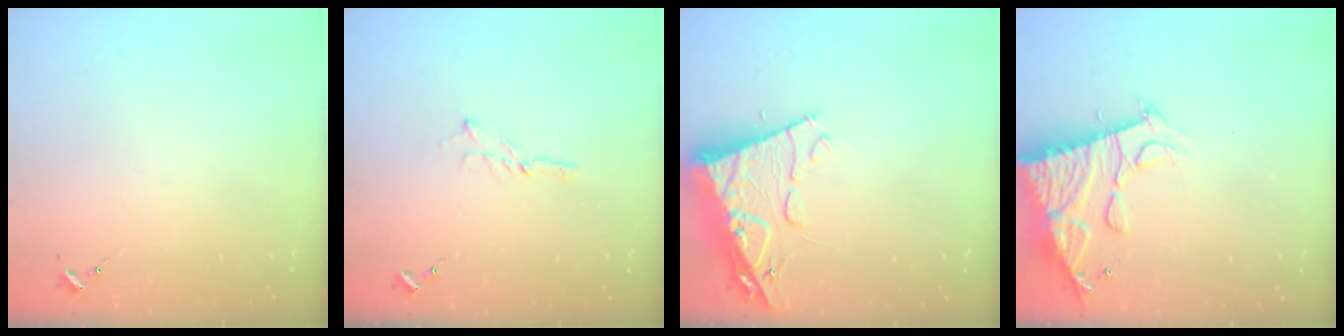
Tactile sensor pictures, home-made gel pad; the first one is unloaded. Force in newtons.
{"total": 1.8, "press": 1.8, "slide": 0.2}
{"total": 15.9, "press": 15.8, "slide": 1.5}
{"total": 14.3, "press": 14.2, "slide": 1.3}